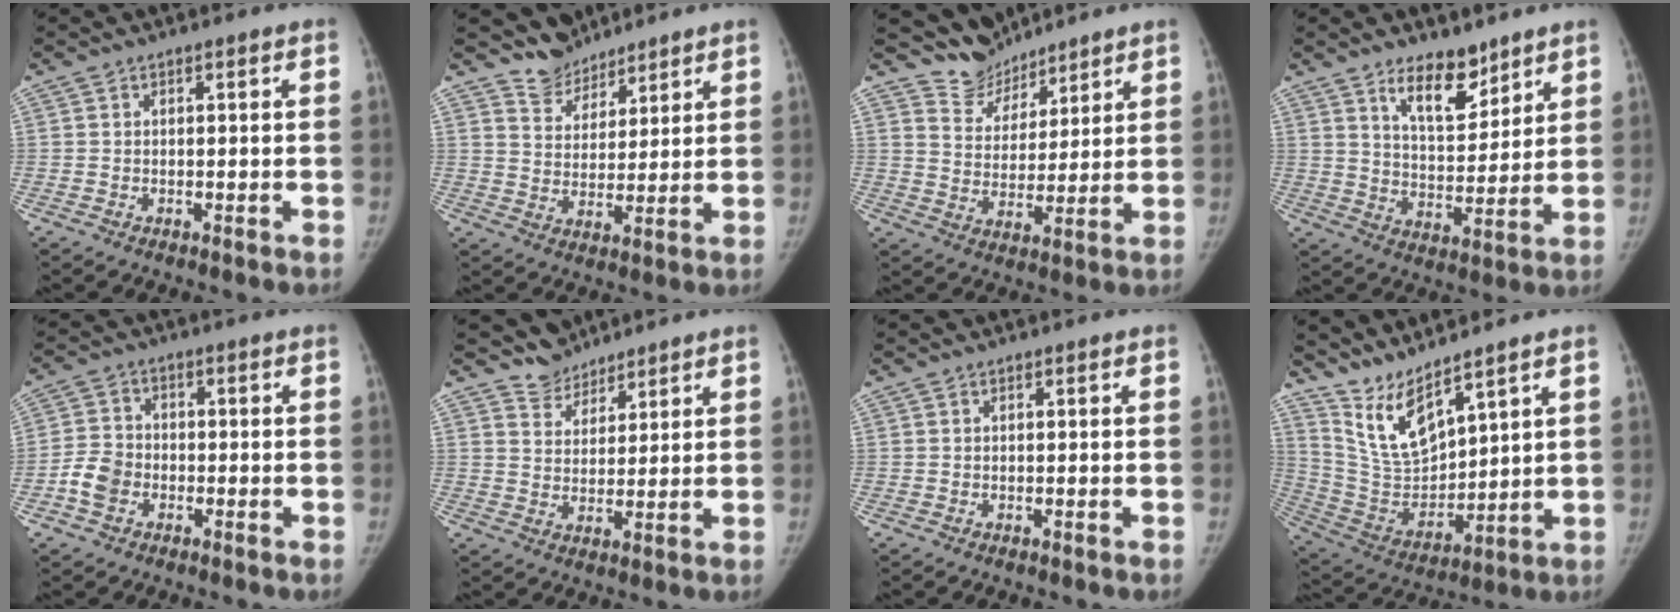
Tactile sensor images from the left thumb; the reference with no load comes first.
{"total": 6.3, "force": [5.6, 2.9, -0.4], "torque": [0.035, -0.049, 0.108]}
{"total": 7.5, "force": [6.8, 3.2, -0.6], "torque": [0.039, -0.056, 0.134]}
{"total": 9.8, "force": [6.9, 4.4, 5.4], "torque": [-0.060, -0.055, 0.120]}
{"total": 5.4, "force": [-2.1, 4.2, 2.6], "torque": [-0.040, 0.015, -0.046]}
{"total": 5.2, "force": [4.6, 2.4, -0.6], "torque": [0.037, -0.037, 0.084]}
{"total": 0.0}
{"total": 10.7, "force": [9.0, 2.3, 5.3], "torque": [-0.095, -0.068, 0.201]}